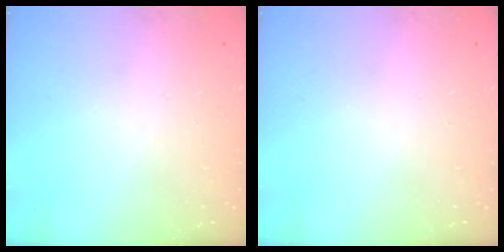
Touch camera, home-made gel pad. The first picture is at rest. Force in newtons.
{"total": 0.0}